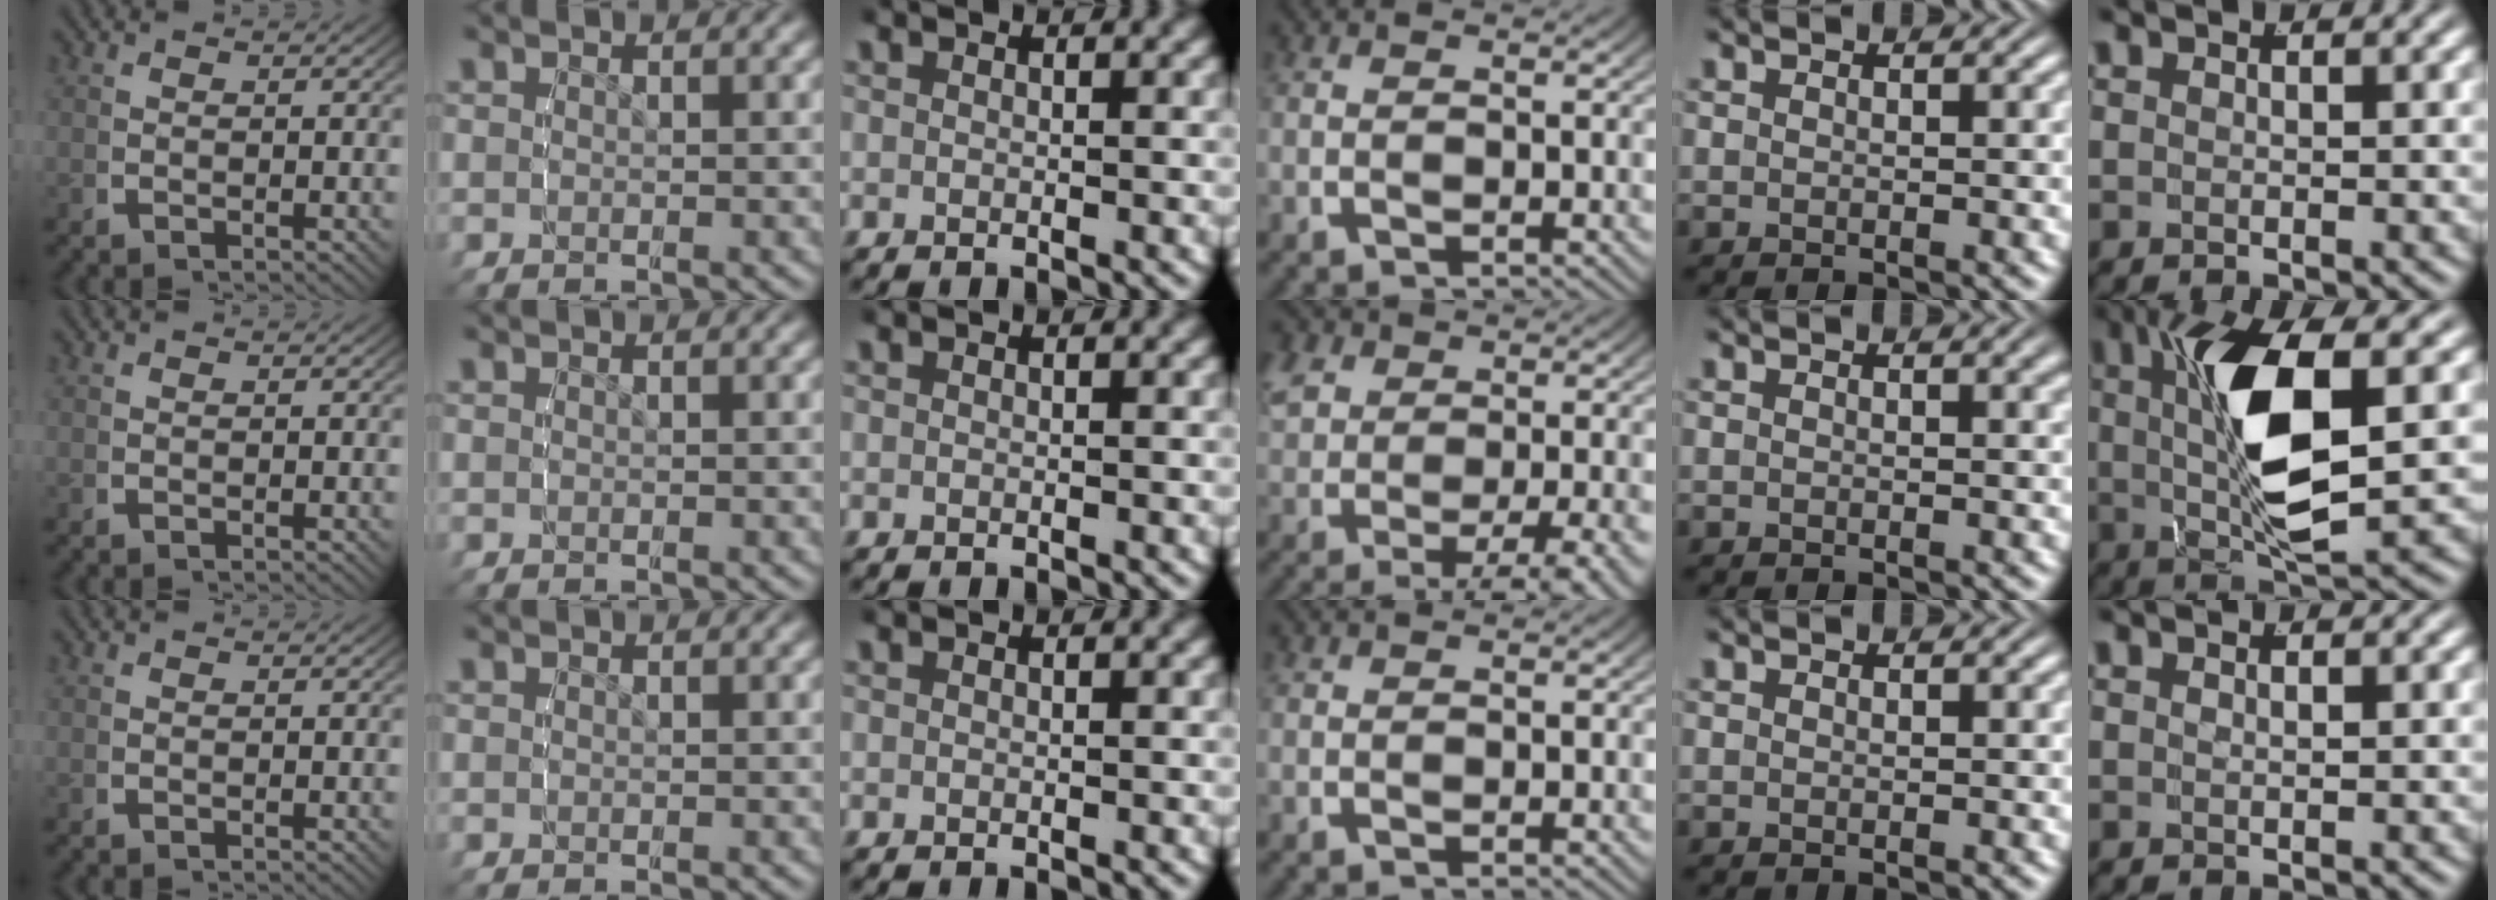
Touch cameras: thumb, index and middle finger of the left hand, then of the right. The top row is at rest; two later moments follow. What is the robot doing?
{"motion": "lift_and_place", "object": "glasses"}